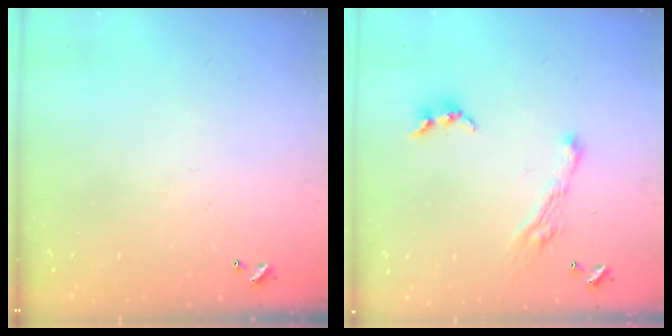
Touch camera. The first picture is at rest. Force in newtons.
{"total": 5.0, "press": 5.0, "slide": 0.8}